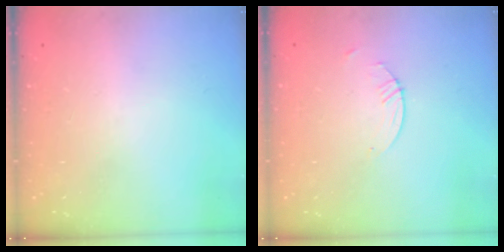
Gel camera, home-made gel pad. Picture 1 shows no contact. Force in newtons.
{"total": 0.8, "press": 0.8, "slide": 0.2}